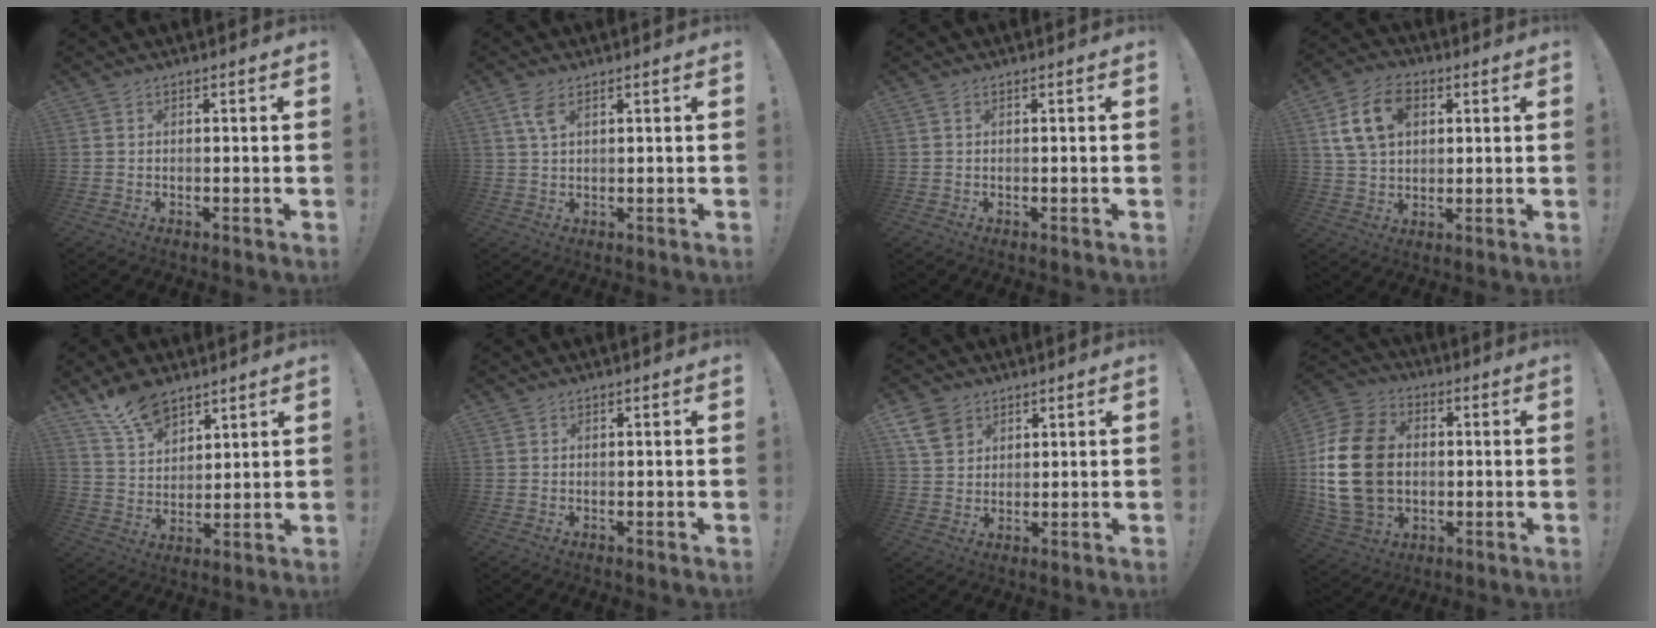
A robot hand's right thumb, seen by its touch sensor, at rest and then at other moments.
{"total": 4.3, "force": [1.9, 1.8, 3.4], "torque": [-0.066, 0.000, 0.033]}
{"total": 0.6, "force": [0.1, 0.1, 0.6], "torque": [-0.018, 0.003, 0.002]}
{"total": 13.5, "force": [4.7, 9.6, 8.3], "torque": [-0.151, -0.003, 0.091]}
{"total": 11.3, "force": [8.8, 5.5, 4.4], "torque": [-0.087, -0.053, 0.169]}
{"total": 0.0}
{"total": 7.9, "force": [4.4, 5.6, 3.3], "torque": [-0.061, -0.013, 0.092]}
{"total": 21.4, "force": [0.6, 15.9, 14.3], "torque": [-0.262, 0.021, 0.023]}